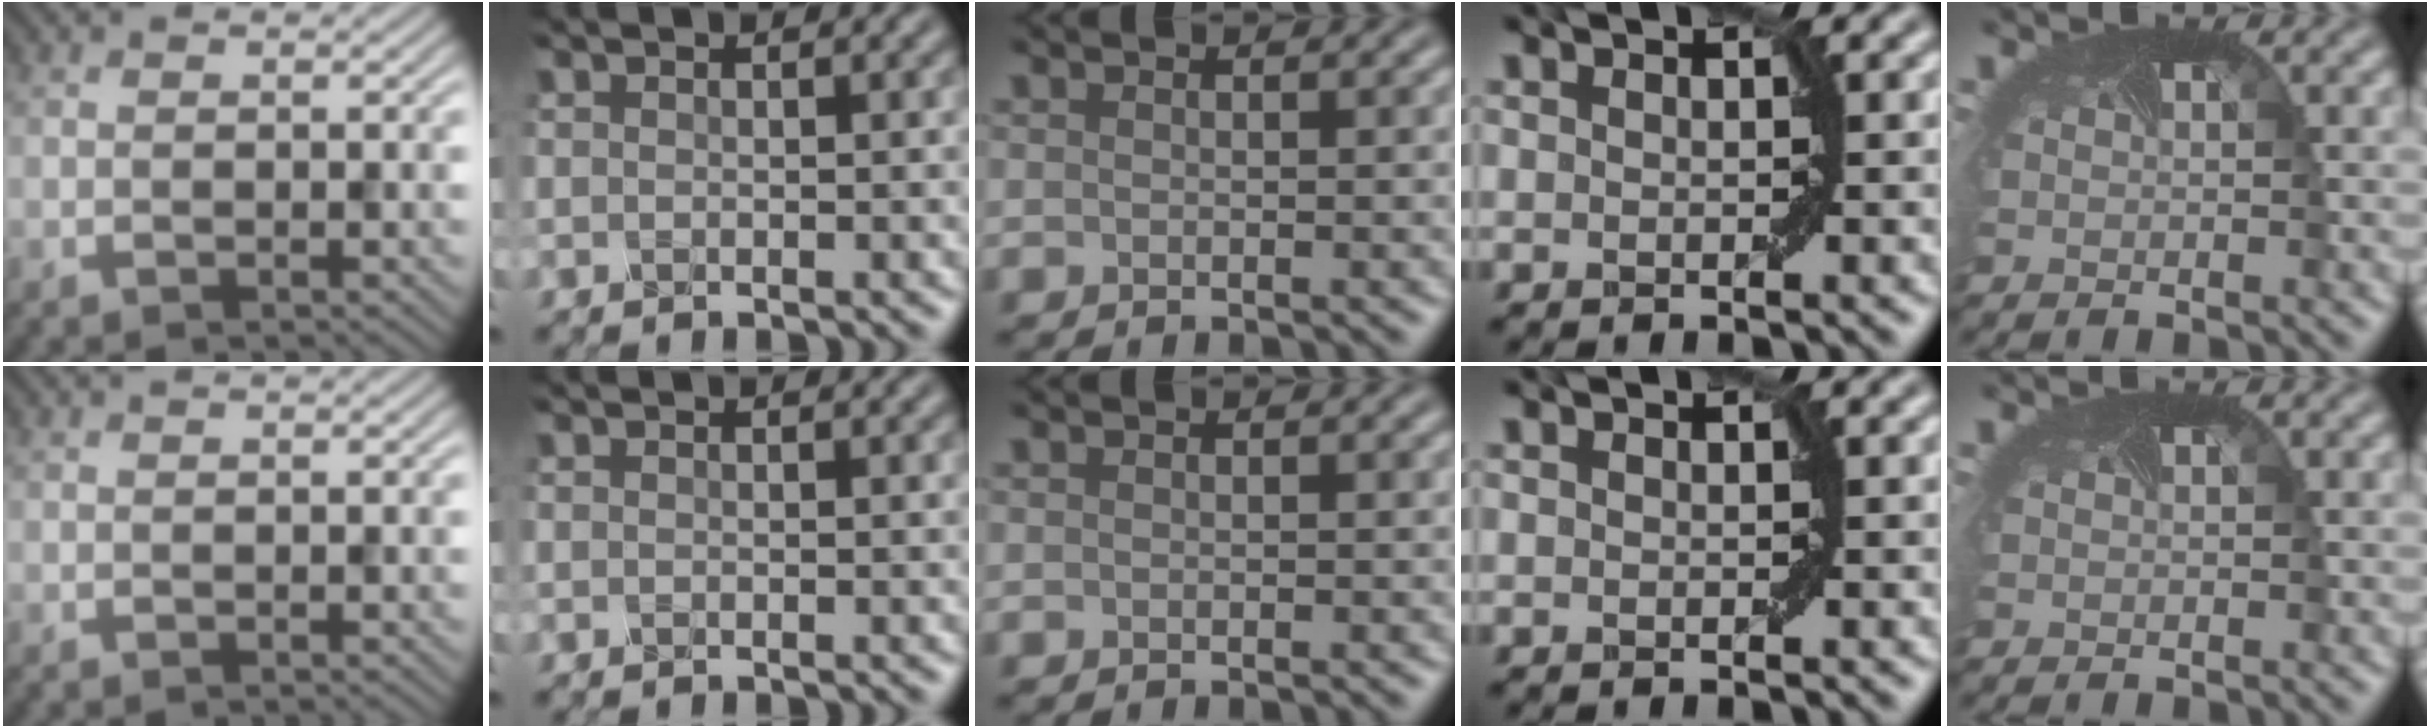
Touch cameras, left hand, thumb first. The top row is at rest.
{}